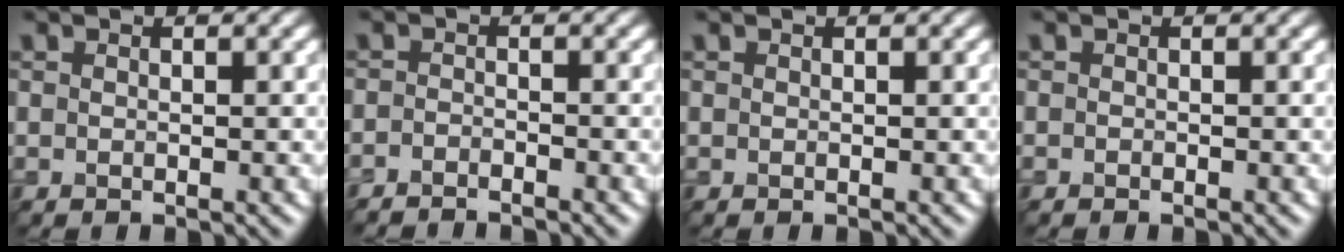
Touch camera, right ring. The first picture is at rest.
{"total": 2.1, "force": [-2.1, 0.0, 0.1], "torque": [-0.002, 0.001, -0.039]}
{"total": 0.0}
{"total": 0.5, "force": [-0.3, -0.2, -0.4], "torque": [0.009, 0.005, -0.006]}